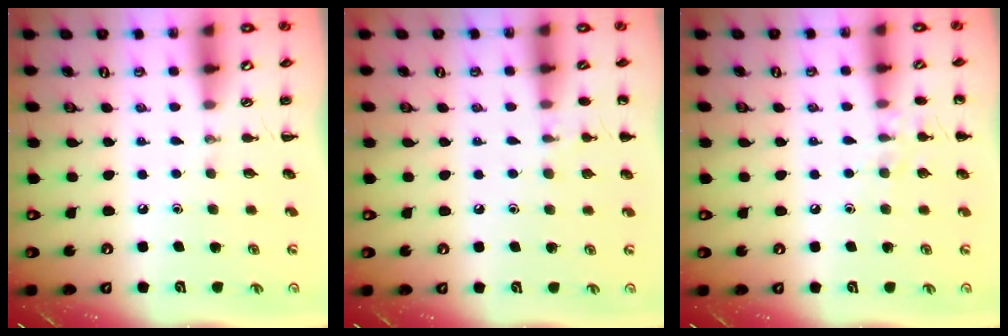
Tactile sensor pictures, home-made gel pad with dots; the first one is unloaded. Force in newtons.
{"total": 5.6, "press": 5.3, "slide": 1.6}
{"total": 7.6, "press": 7.3, "slide": 2.1}